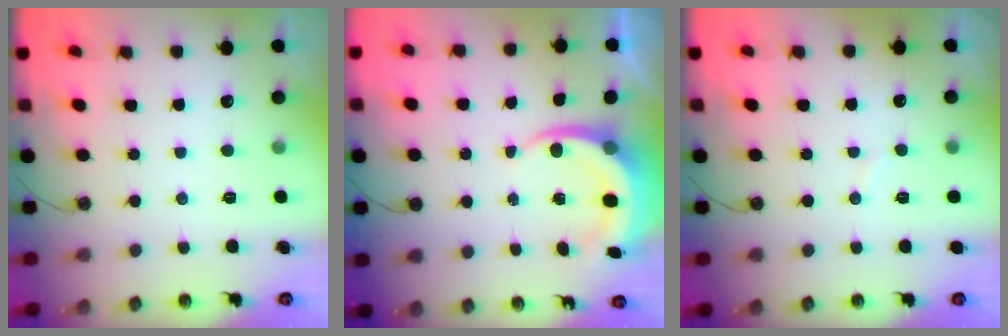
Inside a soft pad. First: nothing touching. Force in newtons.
{"total": 7.0, "press": 6.8, "slide": 1.8}
{"total": 2.6, "press": 2.6, "slide": 0.3}